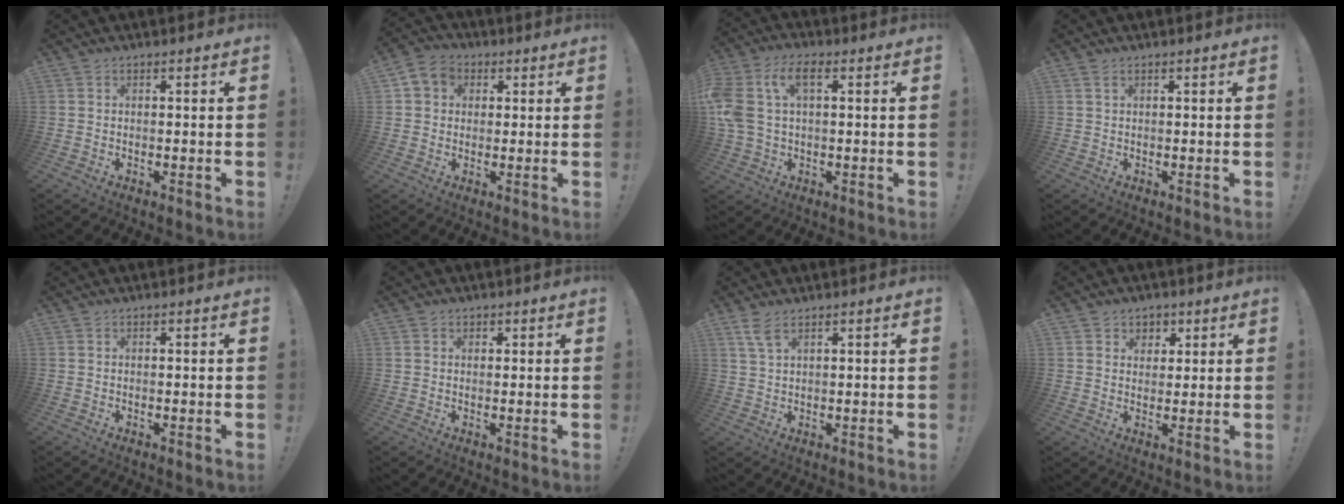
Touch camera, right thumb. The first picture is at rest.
{"total": 6.6, "force": [1.8, 5.7, 2.8], "torque": [-0.040, 0.004, 0.037]}
{"total": 11.8, "force": [3.1, 7.2, 8.9], "torque": [-0.194, 0.000, 0.057]}
{"total": 1.4, "force": [0.8, 0.6, 1.0], "torque": [-0.020, 0.001, 0.016]}
{"total": 0.0}
{"total": 1.2, "force": [0.6, 1.0, 0.2], "torque": [0.002, -0.001, 0.009]}
{"total": 4.4, "force": [2.8, 1.3, 3.1], "torque": [-0.057, -0.010, 0.050]}
{"total": 4.7, "force": [2.1, 4.2, 0.6], "torque": [0.000, -0.013, 0.039]}